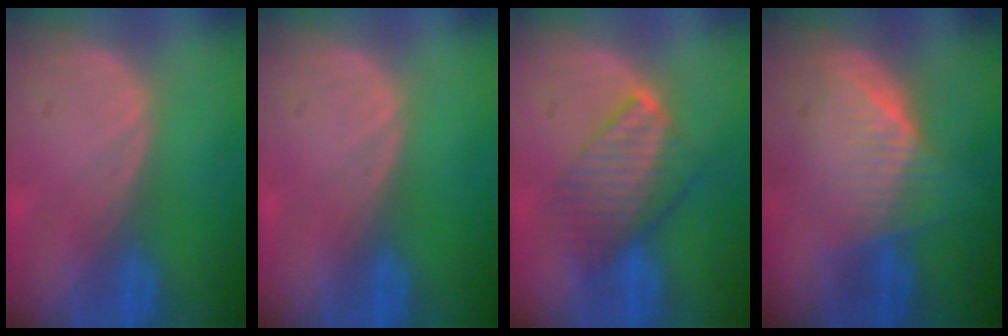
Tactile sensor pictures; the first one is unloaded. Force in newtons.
{"total": 0.0}
{"total": 6.4, "press": 6.4, "slide": 0.6}
{"total": 6.6, "press": 6.2, "slide": 2.3}